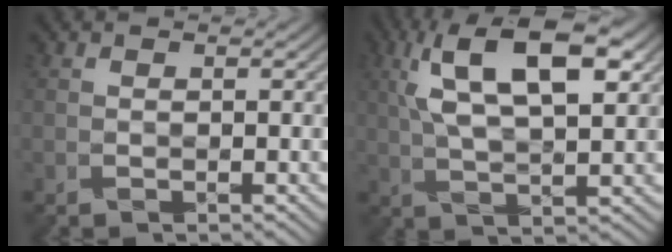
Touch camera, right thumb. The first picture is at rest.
{"total": 11.7, "force": [4.7, 4.2, 9.8], "torque": [-0.181, 0.006, 0.081]}